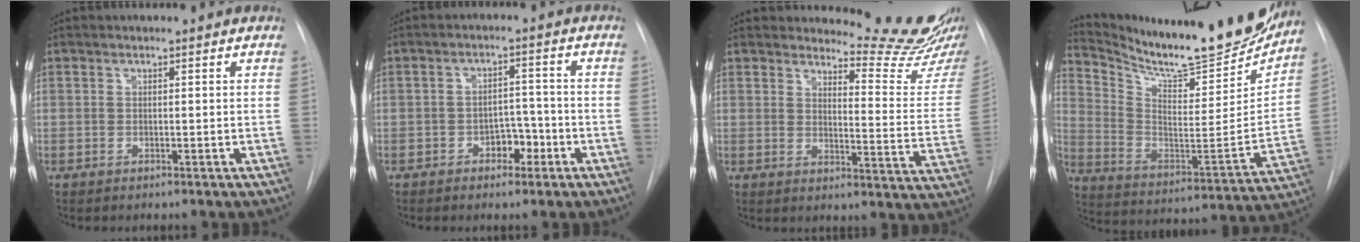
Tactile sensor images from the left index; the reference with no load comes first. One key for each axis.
{"total": 3.9, "fx": -2.1, "fy": 2.4, "fz": 2.3, "tx": -0.023, "ty": 0.010, "tz": -0.031}
{"total": 13.6, "fx": 13.1, "fy": -0.8, "fz": 3.7, "tx": -0.047, "ty": -0.110, "tz": 0.151}
{"total": 25.0, "fx": 22.4, "fy": 3.8, "fz": 10.6, "tx": -0.179, "ty": -0.073, "tz": 0.328}